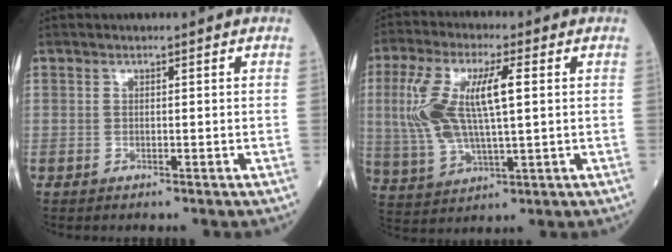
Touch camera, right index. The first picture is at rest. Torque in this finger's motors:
{"motor_torque": [0.57, 0.19, 0.33, 0.21]}